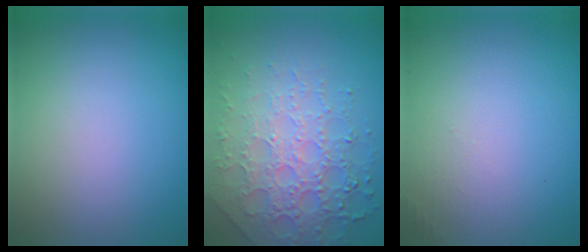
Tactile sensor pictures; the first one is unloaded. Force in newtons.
{"total": 7.5, "press": 5.3, "slide": 5.3}
{"total": 0.7, "press": 0.6, "slide": 0.1}